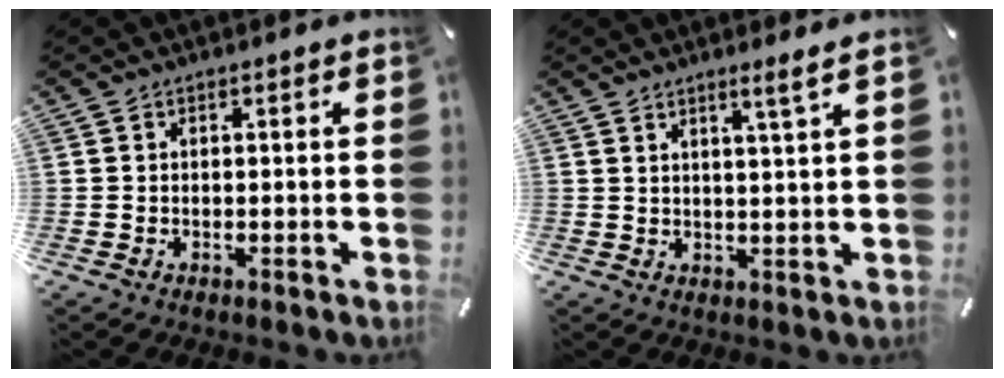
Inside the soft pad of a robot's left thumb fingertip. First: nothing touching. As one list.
[{"total": 3.8, "force": [2.7, -0.6, 2.6], "torque": [-0.055, -0.009, 0.045]}]